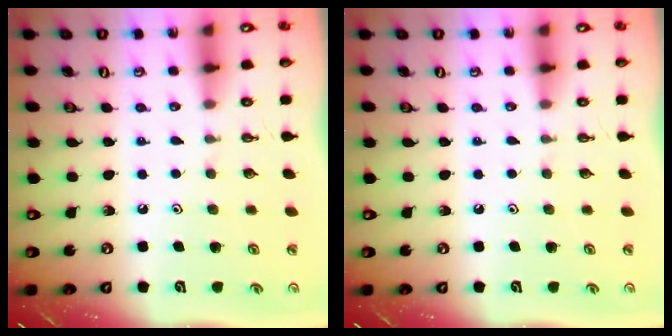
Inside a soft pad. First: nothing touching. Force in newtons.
{"total": 0.0}